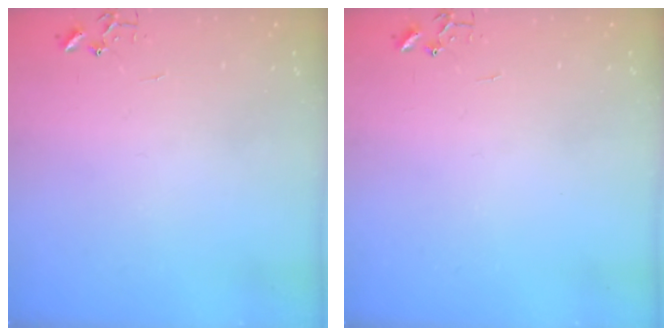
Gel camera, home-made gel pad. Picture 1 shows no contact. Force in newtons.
{"total": 0.0}